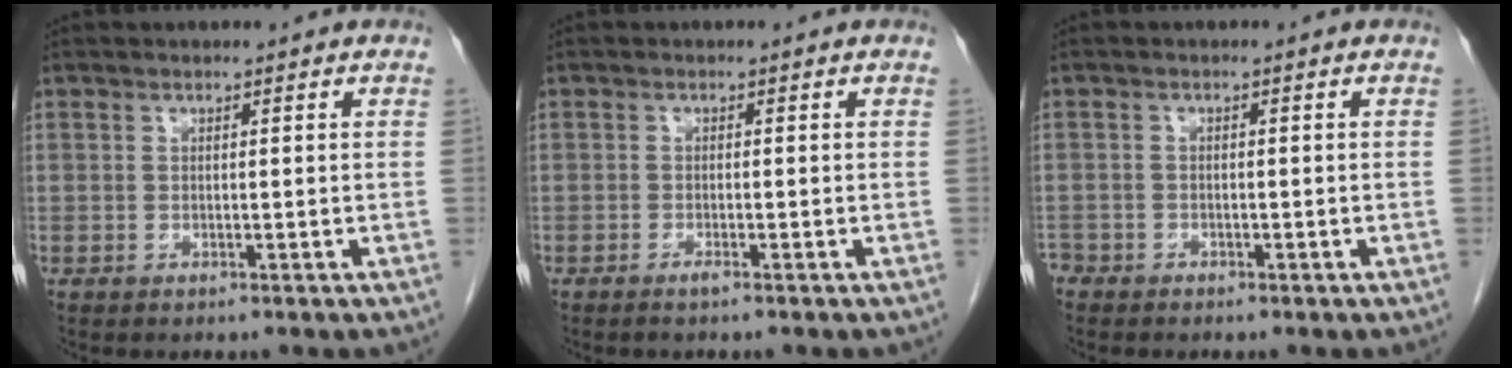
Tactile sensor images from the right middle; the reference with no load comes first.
{"total": 1.0, "force": [-0.8, -0.1, 0.6], "torque": [-0.014, -0.001, -0.015]}
{"total": 2.2, "force": [-1.8, 1.2, 0.3], "torque": [-0.011, 0.001, -0.034]}